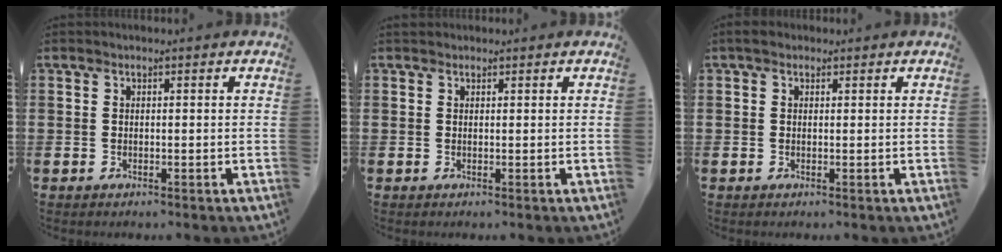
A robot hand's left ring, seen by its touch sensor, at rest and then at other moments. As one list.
[{"total": 0.6, "force": [0.5, 0.3, 0.1], "torque": [0.005, -0.001, 0.009]}, {"total": 1.6, "force": [1.0, 0.9, 0.7], "torque": [-0.010, 0.006, 0.016]}]